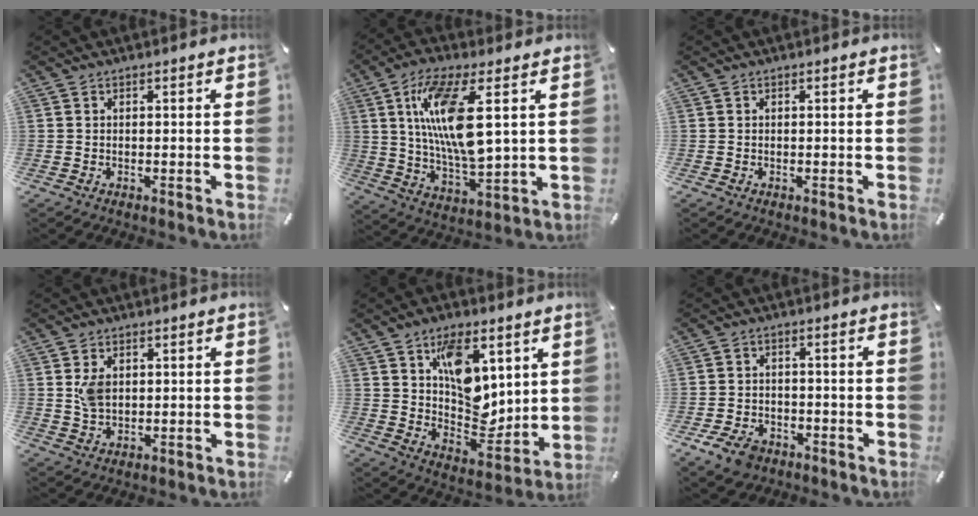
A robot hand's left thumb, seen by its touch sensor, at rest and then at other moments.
{"total": 16.5, "force": [4.7, 5.7, 14.7], "torque": [-0.295, -0.014, 0.076]}
{"total": 0.0}
{"total": 4.9, "force": [1.2, 3.4, 3.3], "torque": [-0.068, 0.000, 0.018]}
{"total": 12.9, "force": [6.0, 8.0, 8.1], "torque": [-0.113, -0.036, 0.111]}
{"total": 5.7, "force": [-3.4, 3.8, 2.5], "torque": [-0.055, 0.019, -0.065]}